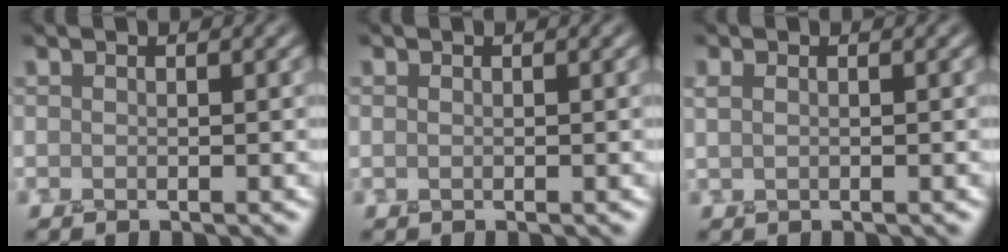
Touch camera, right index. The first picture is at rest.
{"total": 0.0}
{"total": 0.8, "force": [0.3, 0.5, 0.6], "torque": [-0.013, 0.001, 0.008]}